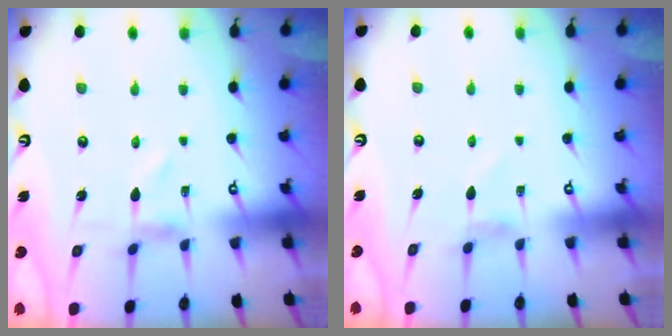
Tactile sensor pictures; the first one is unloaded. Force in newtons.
{"total": 1.8, "press": 1.7, "slide": 0.2}